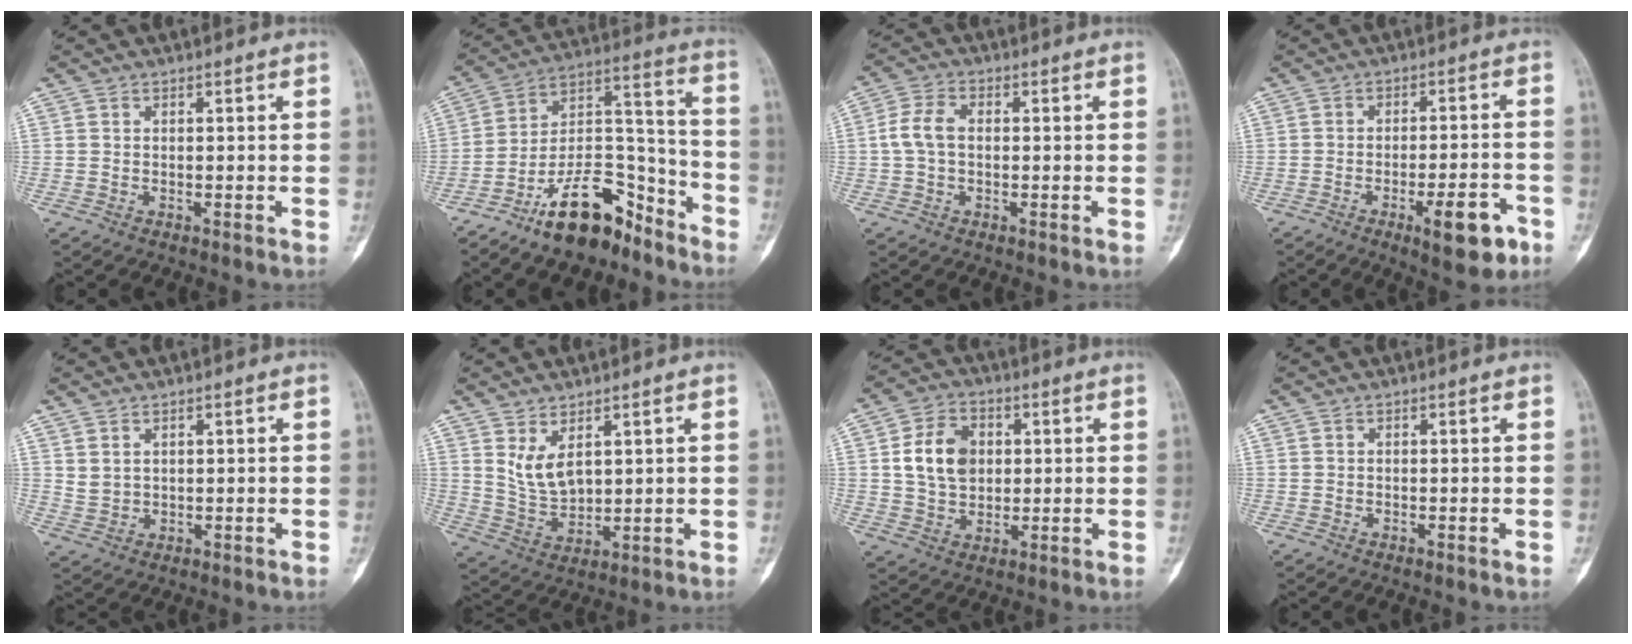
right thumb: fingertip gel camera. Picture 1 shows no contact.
{"total": 16.9, "force": [-11.9, 7.4, 9.4], "torque": [-0.127, 0.114, -0.206]}
{"total": 5.4, "force": [0.0, 3.5, 4.2], "torque": [-0.089, 0.018, -0.006]}
{"total": 9.7, "force": [-4.8, 3.0, 7.9], "torque": [-0.102, 0.022, -0.062]}
{"total": 2.4, "force": [1.3, 1.6, 1.2], "torque": [-0.018, -0.011, 0.034]}
{"total": 6.3, "force": [2.9, 3.2, 4.6], "torque": [-0.078, -0.028, 0.070]}
{"total": 10.0, "force": [1.6, 7.5, 6.5], "torque": [-0.094, 0.001, 0.029]}
{"total": 0.0}